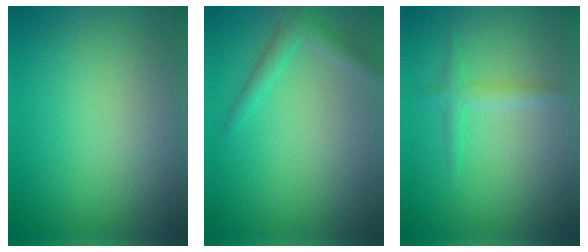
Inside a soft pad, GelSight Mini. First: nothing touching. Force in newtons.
{"total": 1.7, "press": 1.7, "slide": 0.1}
{"total": 1.5, "press": 1.5, "slide": 0.0}